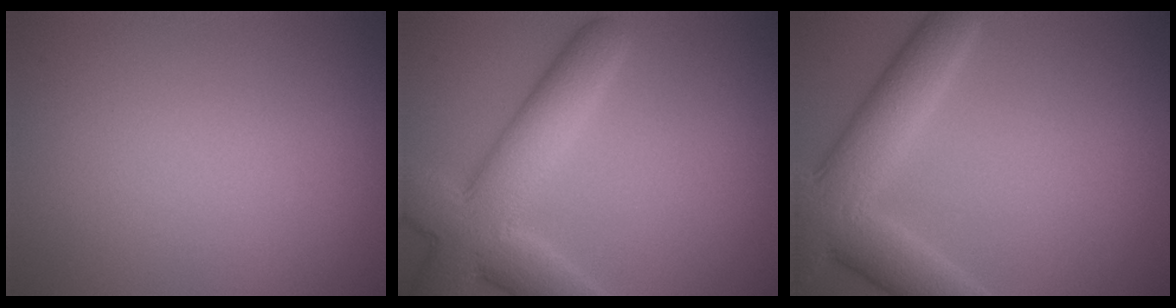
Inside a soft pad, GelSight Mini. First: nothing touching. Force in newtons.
{"total": 7.8, "press": 7.8, "slide": 0.5}
{"total": 7.0, "press": 7.0, "slide": 0.4}